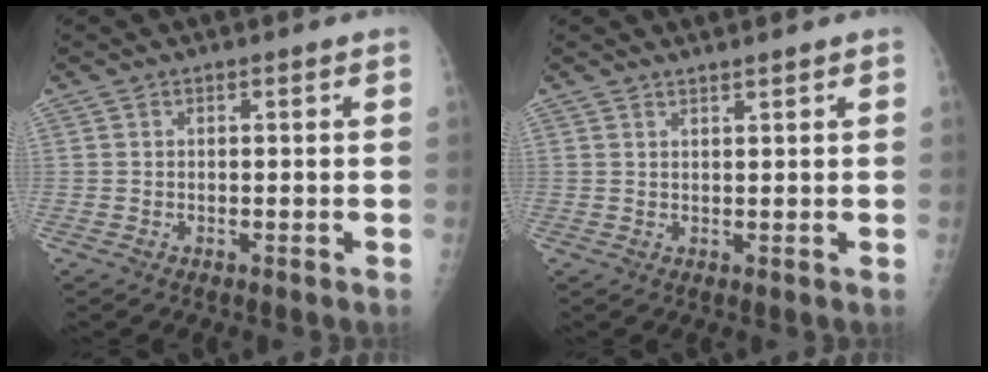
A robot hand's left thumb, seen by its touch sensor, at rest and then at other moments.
{"total": 1.5, "force": [1.4, -0.2, 0.6], "torque": [-0.006, -0.012, 0.025]}